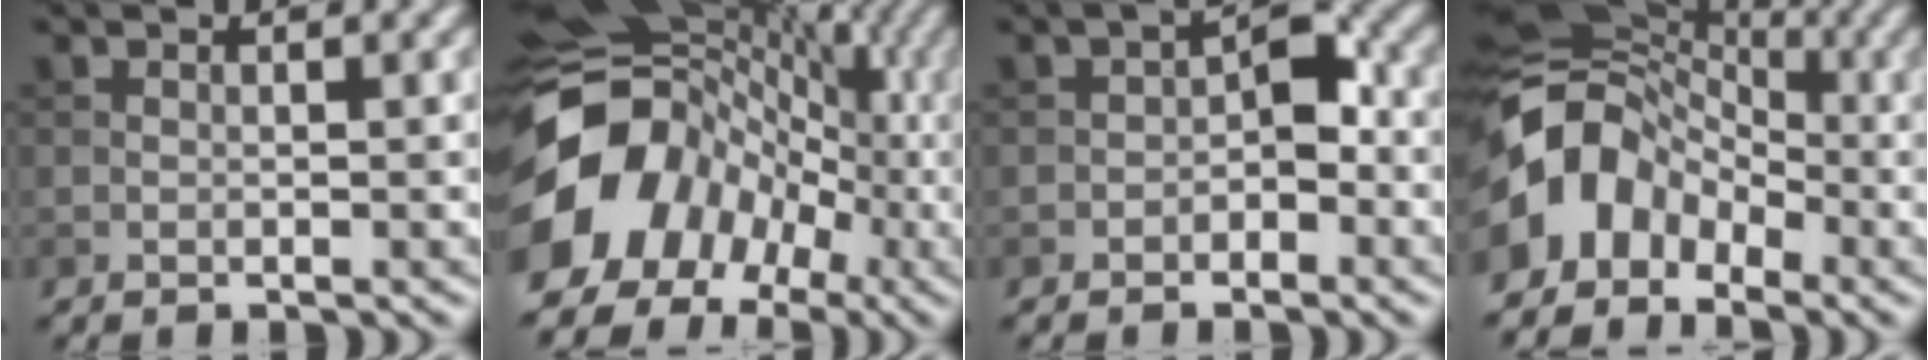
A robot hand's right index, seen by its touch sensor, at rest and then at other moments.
{"total": 14.0, "force": [-2.9, 11.6, 7.2], "torque": [-0.146, -0.010, -0.063]}
{"total": 3.1, "force": [-1.1, 1.8, 2.3], "torque": [-0.022, 0.013, -0.023]}
{"total": 8.5, "force": [-3.1, 6.4, 4.6], "torque": [-0.077, 0.010, -0.070]}